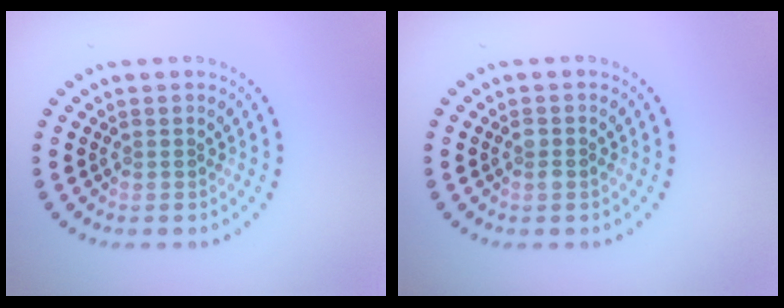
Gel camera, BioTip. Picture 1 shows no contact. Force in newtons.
{"total": 1.2, "press": 1.0, "slide": 0.5}